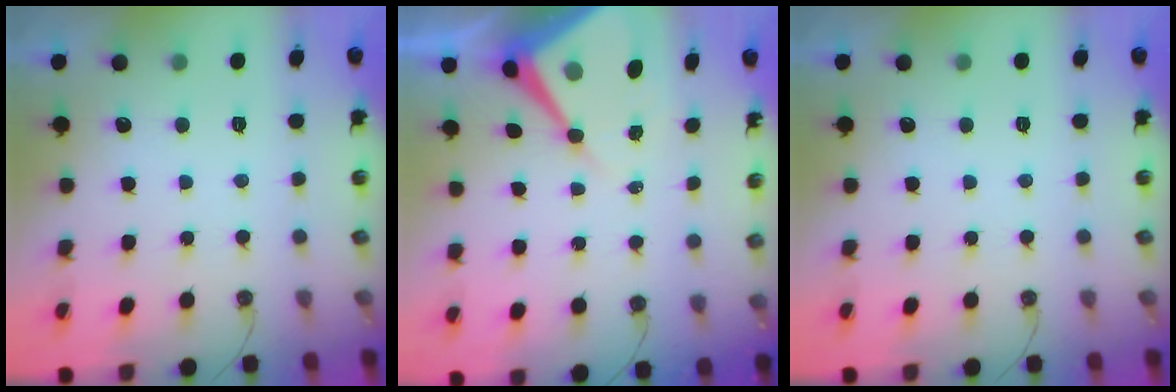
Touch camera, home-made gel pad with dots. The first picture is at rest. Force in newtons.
{"total": 10.0, "press": 9.9, "slide": 1.1}
{"total": 0.0}